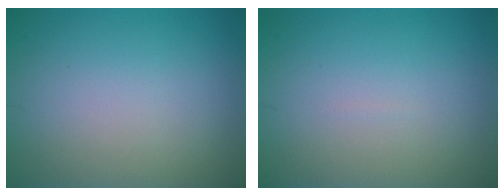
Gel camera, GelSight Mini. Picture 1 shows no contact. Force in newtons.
{"total": 0.0}